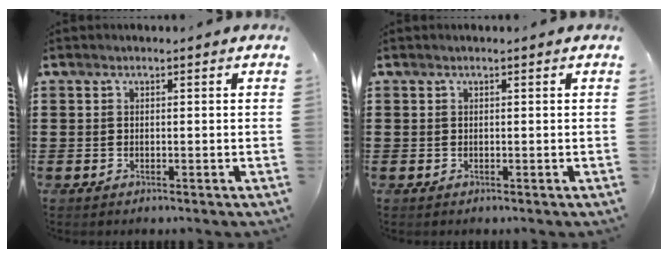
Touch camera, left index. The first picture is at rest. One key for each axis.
{"total": 0.0}